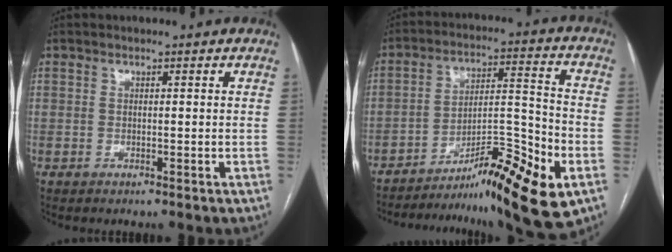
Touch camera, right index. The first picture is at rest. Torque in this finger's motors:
{"motor_torque": [1.22, -0.92, 0.14, 0.03]}